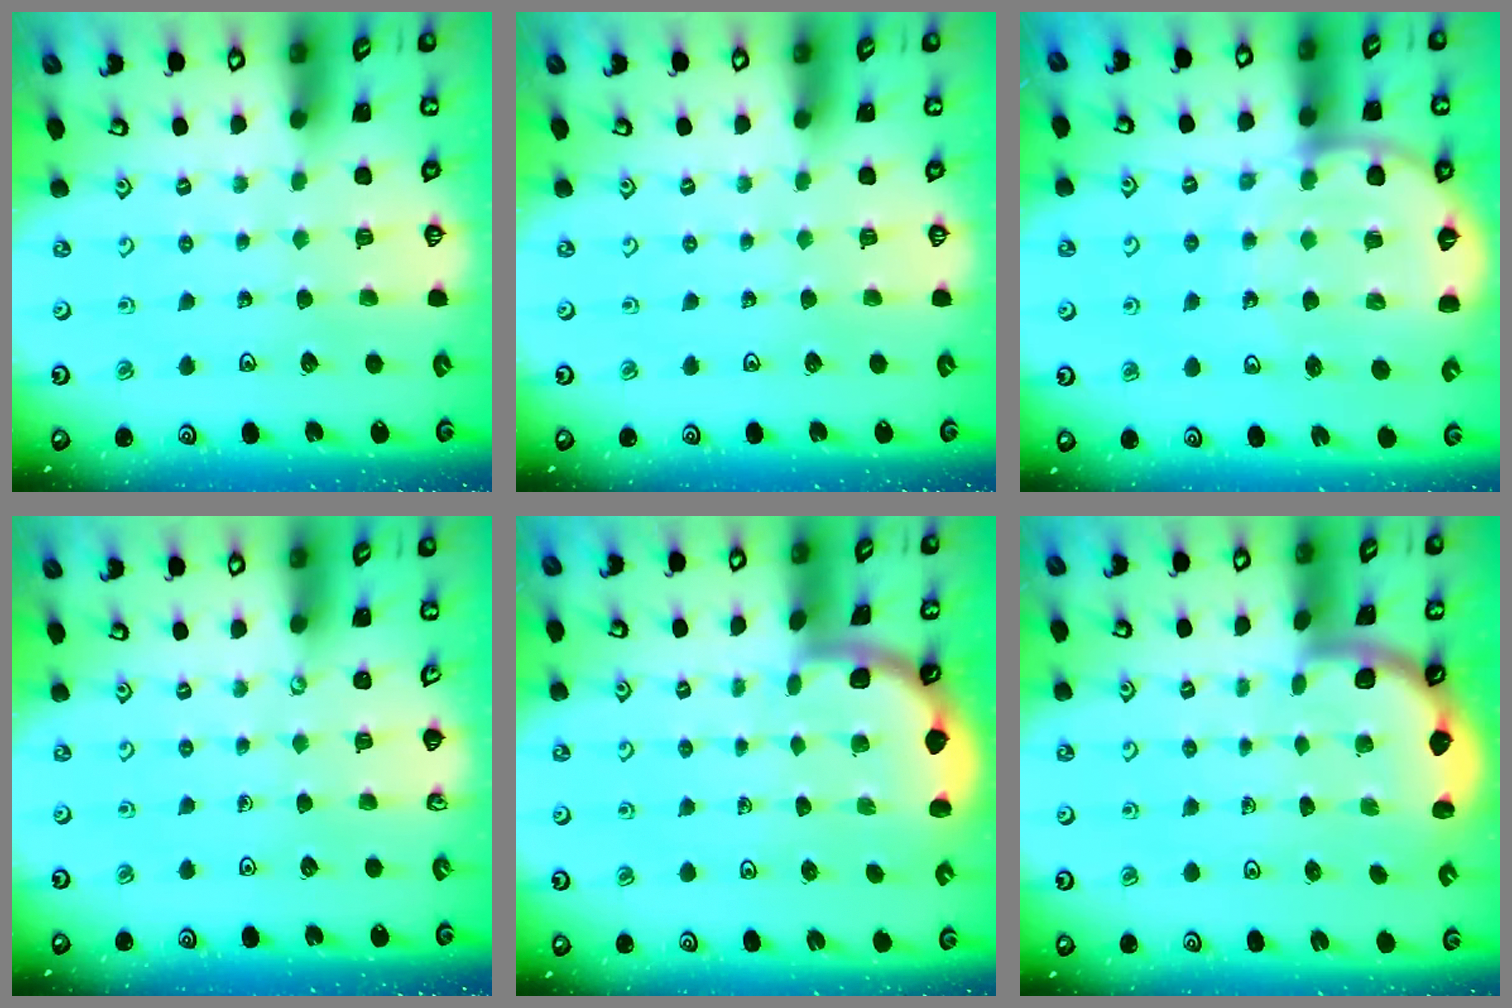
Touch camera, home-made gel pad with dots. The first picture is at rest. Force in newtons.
{"total": 0.0}
{"total": 11.0, "press": 10.8, "slide": 2.3}
{"total": 0.0}
{"total": 1.7, "press": 1.7, "slide": 0.0}
{"total": 1.6, "press": 1.6, "slide": 0.1}